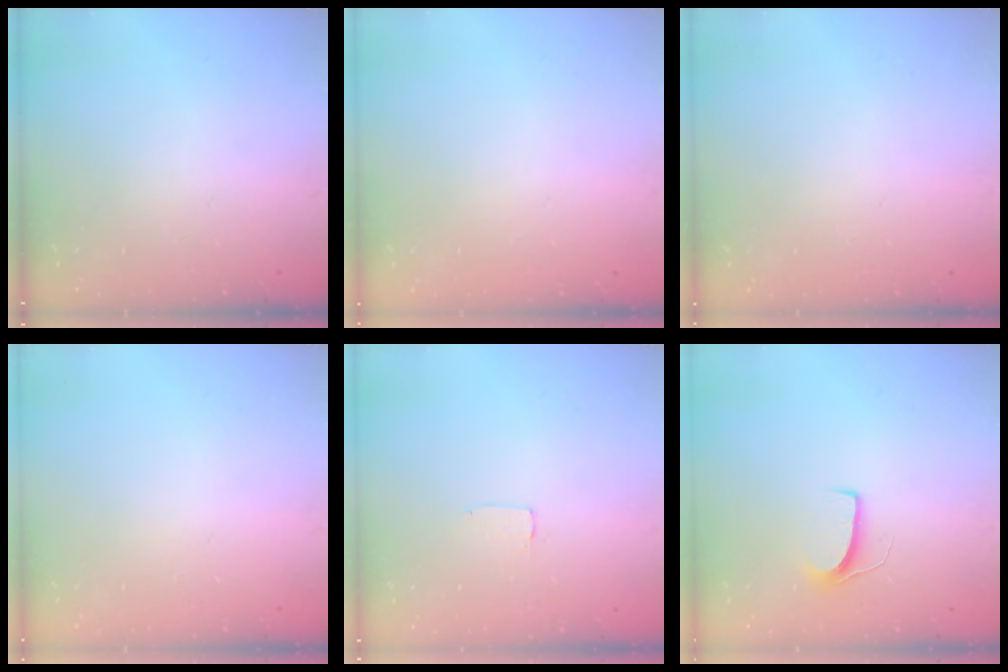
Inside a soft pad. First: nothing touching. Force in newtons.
{"total": 0.0}
{"total": 0.8, "press": 0.4, "slide": 0.7}
{"total": 0.0}
{"total": 1.7, "press": 1.7, "slide": 0.1}
{"total": 6.8, "press": 6.7, "slide": 0.5}